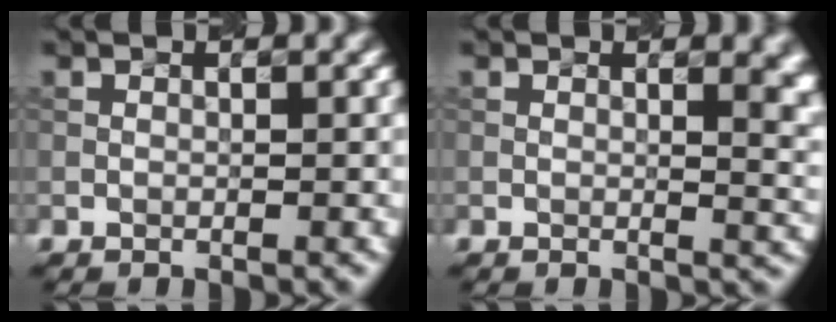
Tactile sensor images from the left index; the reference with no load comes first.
{"total": 5.9, "force": [2.0, 2.9, 4.7], "torque": [-0.018, 0.009, 0.025]}